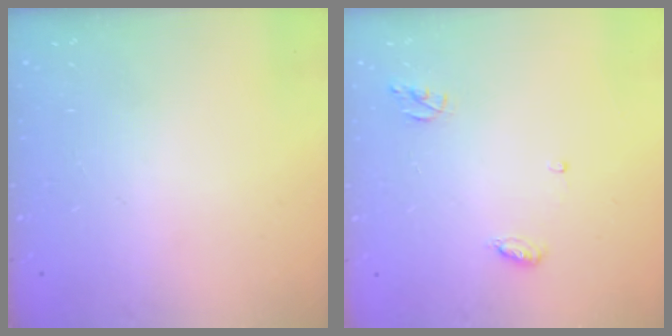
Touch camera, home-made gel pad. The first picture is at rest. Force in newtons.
{"total": 5.1, "press": 5.1, "slide": 0.4}